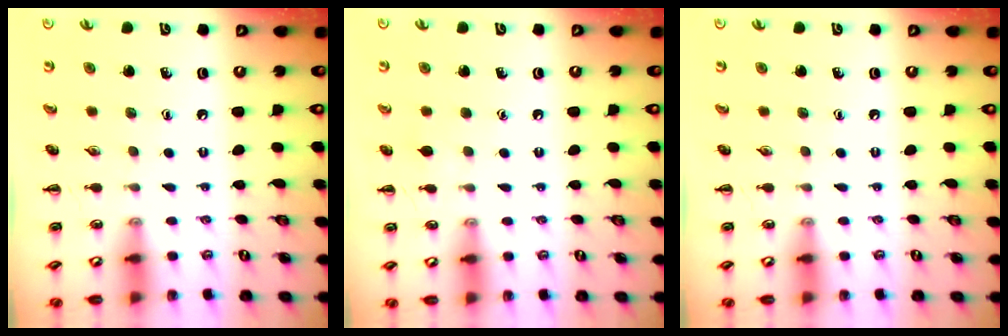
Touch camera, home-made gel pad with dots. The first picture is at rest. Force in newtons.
{"total": 2.9, "press": 2.7, "slide": 0.9}
{"total": 0.0}